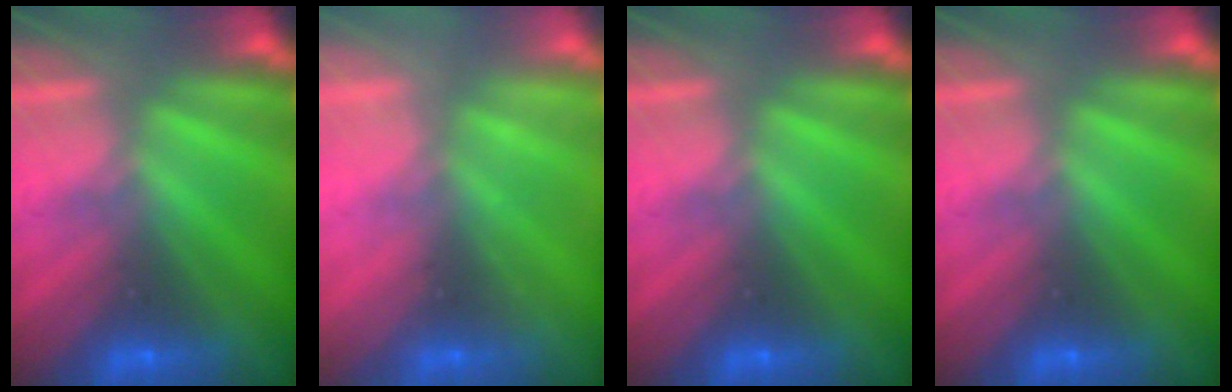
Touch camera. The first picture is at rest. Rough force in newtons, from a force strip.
{"total": 2.0}
{"total": 0.0}
{"total": 0.0}